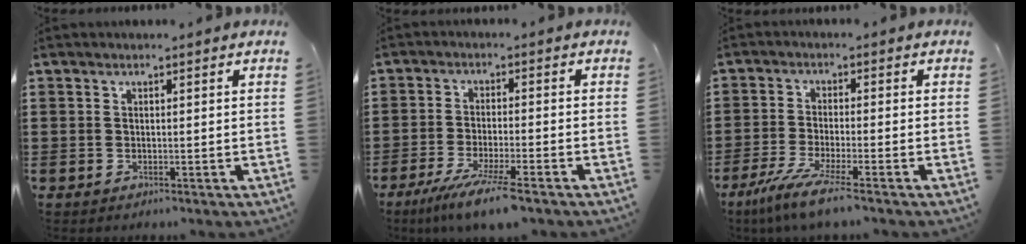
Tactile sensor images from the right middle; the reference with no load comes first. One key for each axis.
{"total": 6.5, "fx": -5.0, "fy": 0.1, "fz": 4.2, "tx": -0.084, "ty": -0.019, "tz": -0.091}
{"total": 6.1, "fx": -4.5, "fy": 0.2, "fz": 4.0, "tx": -0.099, "ty": -0.024, "tz": -0.091}